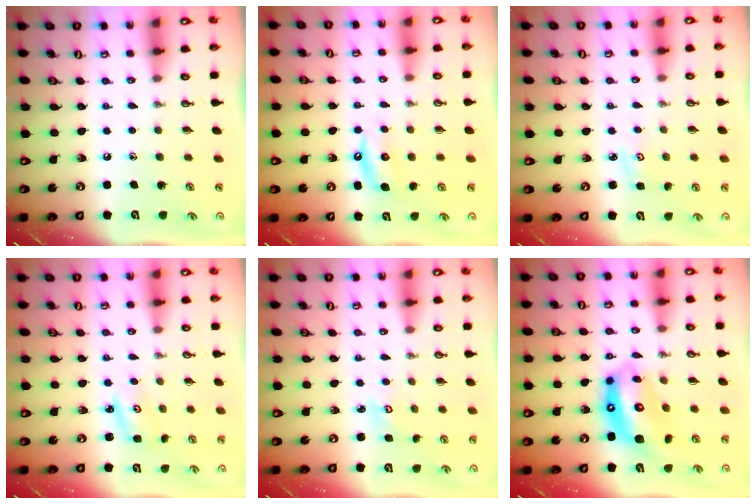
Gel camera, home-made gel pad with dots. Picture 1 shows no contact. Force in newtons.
{"total": 5.0, "press": 5.0, "slide": 0.5}
{"total": 2.5, "press": 2.4, "slide": 0.4}
{"total": 2.9, "press": 2.9, "slide": 0.4}
{"total": 2.5, "press": 2.4, "slide": 0.3}
{"total": 13.4, "press": 13.3, "slide": 1.1}